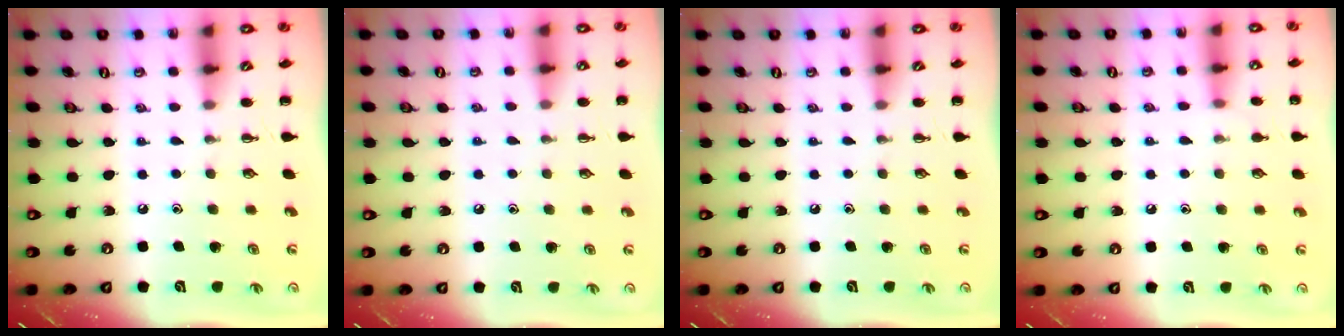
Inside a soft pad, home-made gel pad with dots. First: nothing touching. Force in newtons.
{"total": 5.8, "press": 5.4, "slide": 2.0}
{"total": 0.0}
{"total": 4.4, "press": 4.1, "slide": 1.6}